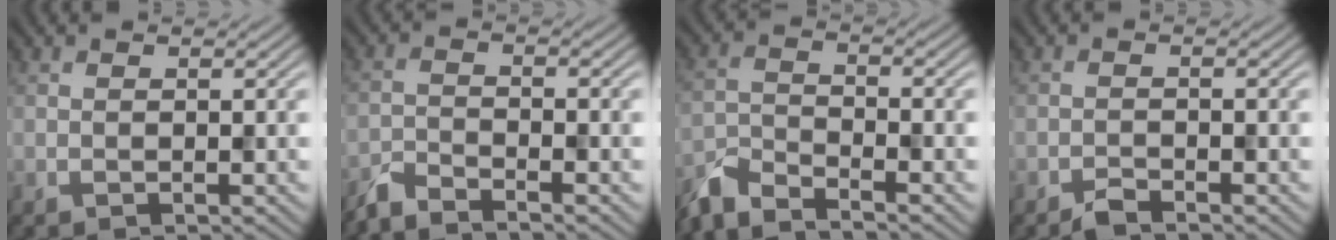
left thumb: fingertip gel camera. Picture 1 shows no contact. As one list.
[{"total": 3.5, "force": [-3.3, 0.4, 1.3], "torque": [-0.025, -0.005, -0.074]}, {"total": 5.2, "force": [-4.7, 0.8, 1.9], "torque": [-0.048, -0.008, -0.103]}, {"total": 1.5, "force": [-1.4, 0.2, 0.6], "torque": [-0.010, 0.002, -0.031]}]